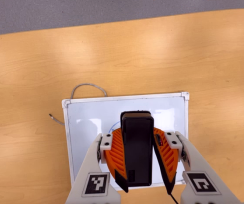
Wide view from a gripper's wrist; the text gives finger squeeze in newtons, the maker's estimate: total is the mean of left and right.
{"total": 8.1, "left": 7.7, "right": 8.4}